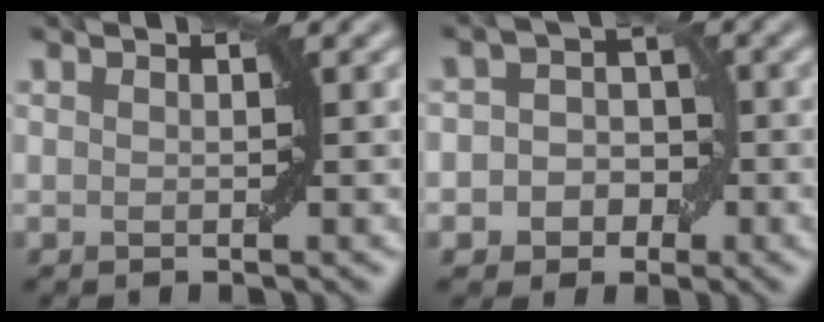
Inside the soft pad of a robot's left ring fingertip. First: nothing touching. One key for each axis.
{"total": 4.6, "fx": -1.3, "fy": 4.0, "fz": 1.7, "tx": 0.006, "ty": 0.018, "tz": -0.034}